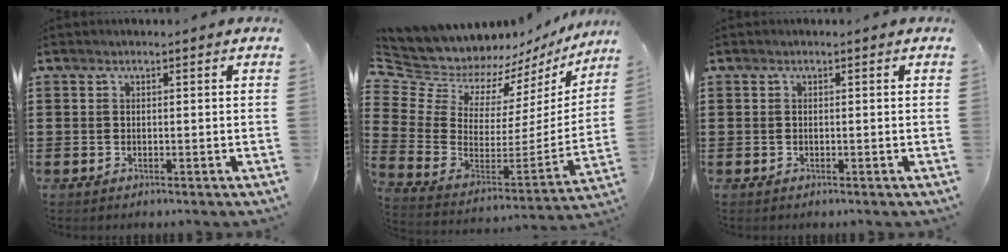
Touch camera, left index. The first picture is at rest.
{"total": 7.5, "force": [6.9, 3.0, 0.6], "torque": [-0.072, -0.067, 0.121]}
{"total": 0.0}